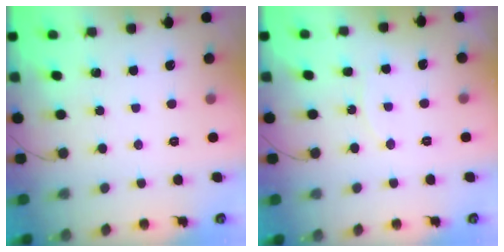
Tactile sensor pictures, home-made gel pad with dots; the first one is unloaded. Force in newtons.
{"total": 7.7, "press": 7.6, "slide": 0.9}